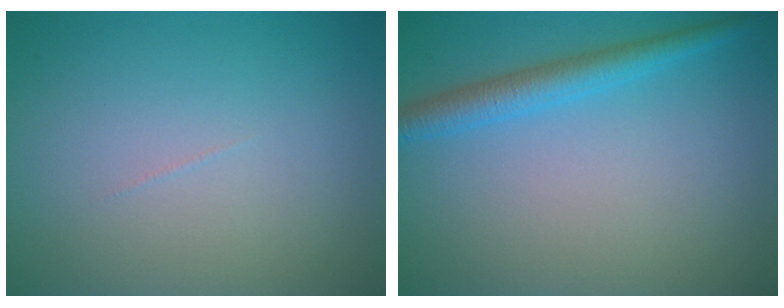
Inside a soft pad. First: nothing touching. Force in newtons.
{"total": 3.0, "press": 3.0, "slide": 0.0}